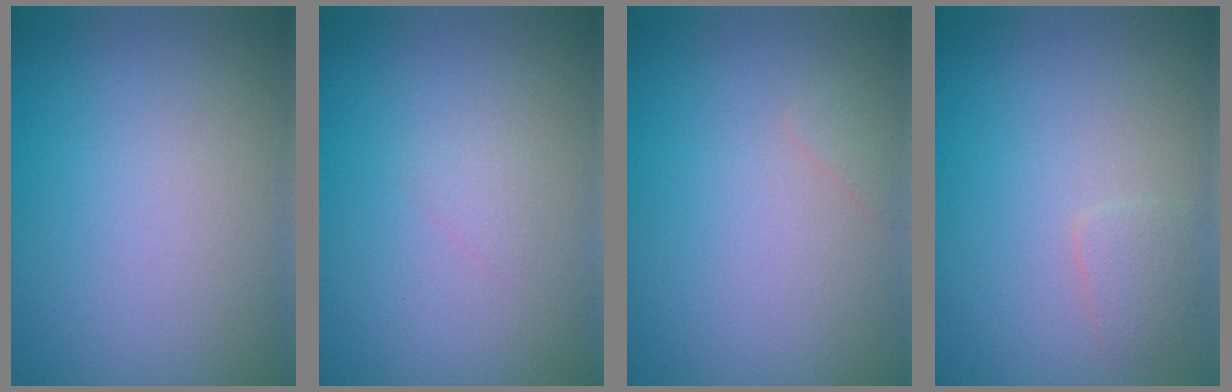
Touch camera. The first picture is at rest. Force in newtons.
{"total": 0.6, "press": 0.6, "slide": 0.1}
{"total": 0.5, "press": 0.5, "slide": 0.1}
{"total": 1.2, "press": 1.2, "slide": 0.0}